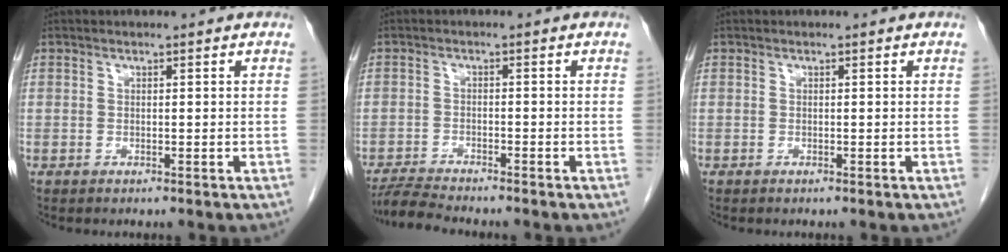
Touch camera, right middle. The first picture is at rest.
{"total": 4.5, "force": [-4.3, -0.6, 1.2], "torque": [-0.024, -0.023, -0.078]}
{"total": 0.0}